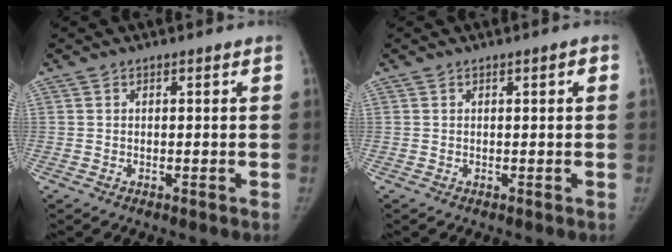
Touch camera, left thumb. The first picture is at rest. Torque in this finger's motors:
{"motor_torque": [0.09, 0.05, 0.23, 0.12, 0.07]}